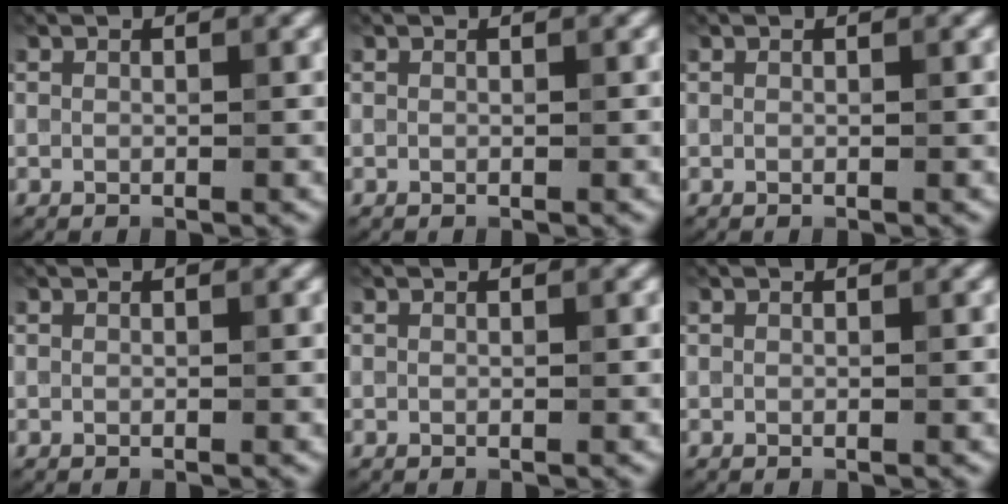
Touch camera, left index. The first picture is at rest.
{"total": 0.0}
{"total": 0.0}
{"total": 0.0}
{"total": 0.0}
{"total": 0.0}